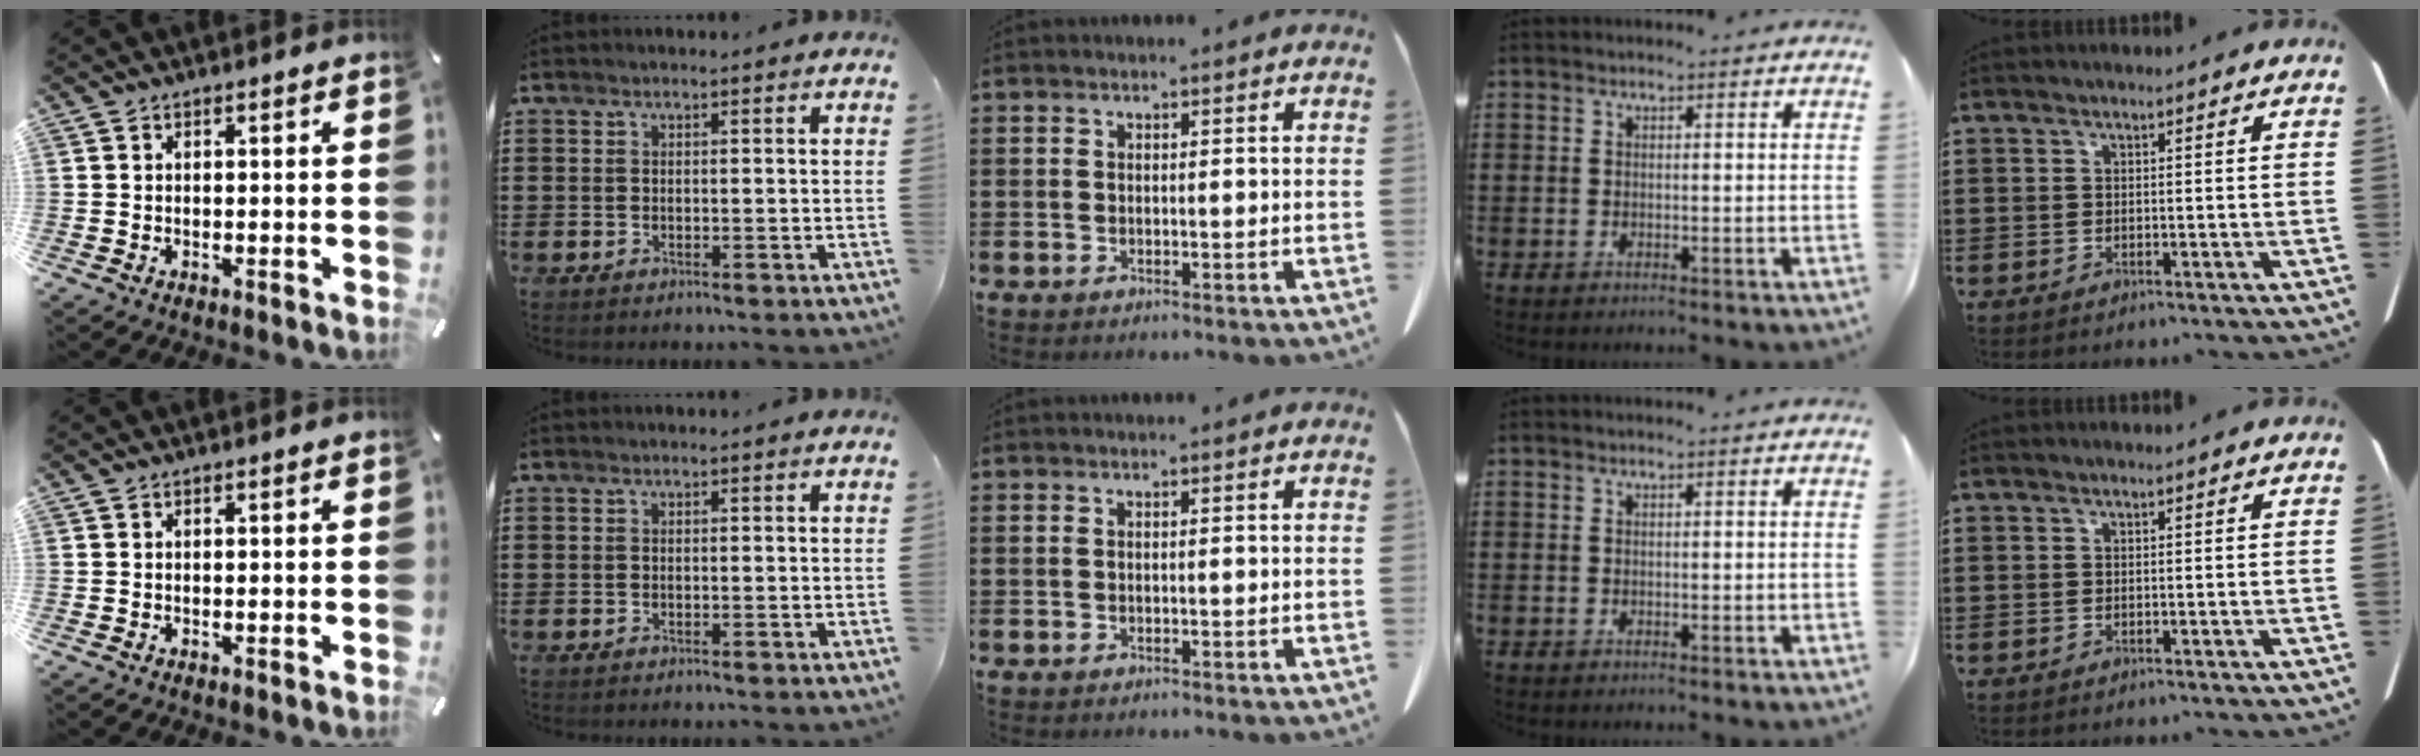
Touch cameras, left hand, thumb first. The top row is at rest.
{}